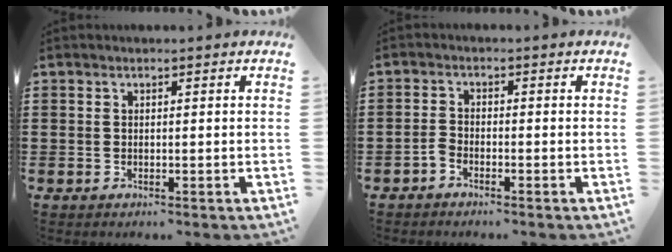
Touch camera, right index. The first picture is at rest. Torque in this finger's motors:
{"motor_torque": [0.30, 0.27, 0.01, 0.00]}